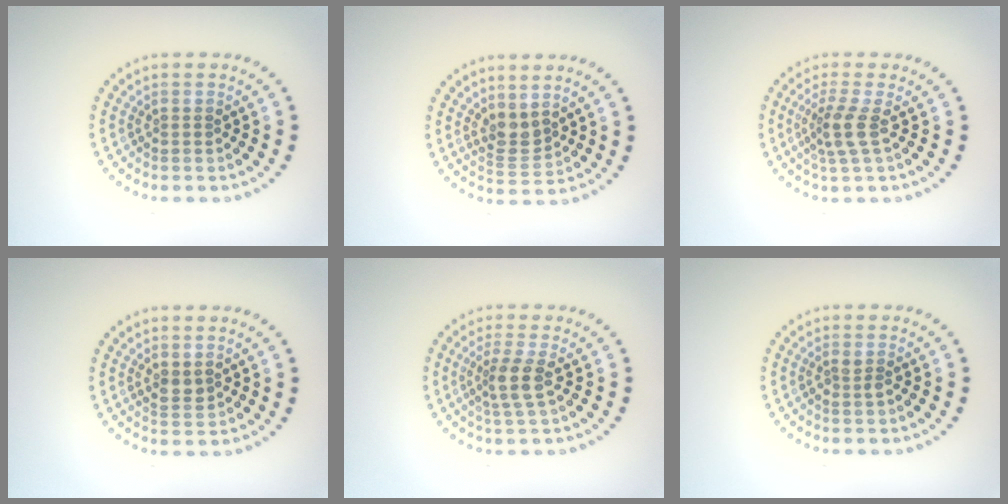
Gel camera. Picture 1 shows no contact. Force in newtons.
{"total": 2.3, "press": 1.9, "slide": 1.4}
{"total": 2.5, "press": 1.9, "slide": 1.7}
{"total": 1.4, "press": 1.3, "slide": 0.5}
{"total": 2.5, "press": 2.0, "slide": 1.6}
{"total": 0.6, "press": 0.6, "slide": 0.2}